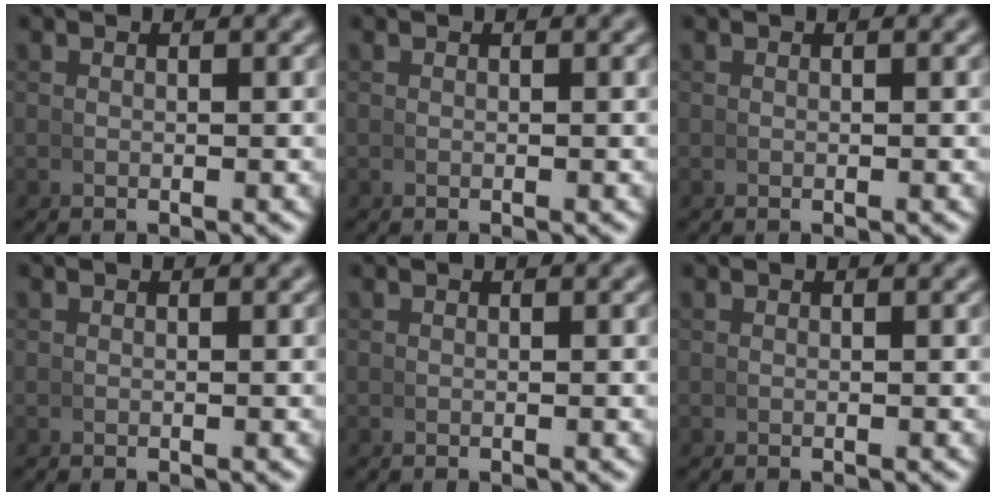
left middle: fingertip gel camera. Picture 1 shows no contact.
{"total": 0.0}
{"total": 0.0}
{"total": 0.0}
{"total": 0.0}
{"total": 0.0}